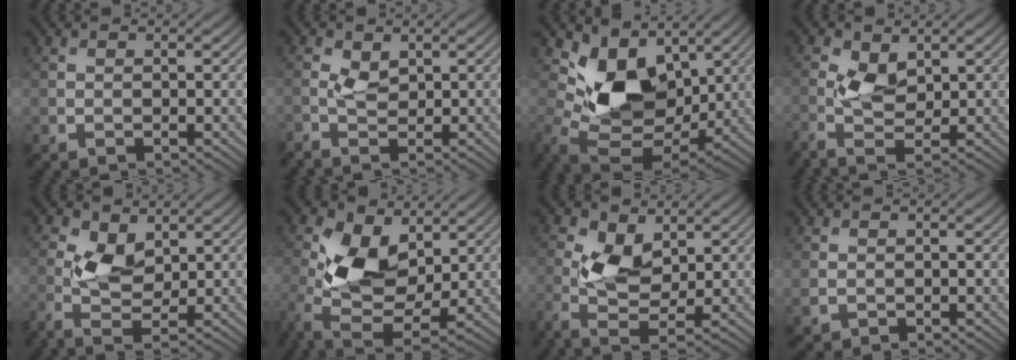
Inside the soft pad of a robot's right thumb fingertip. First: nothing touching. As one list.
[{"total": 1.8, "force": [0.0, 0.9, 1.6], "torque": [-0.042, 0.004, -0.006]}, {"total": 10.9, "force": [2.9, 7.6, 7.2], "torque": [-0.158, -0.023, 0.053]}, {"total": 3.4, "force": [0.3, 1.6, 3.0], "torque": [-0.081, 0.004, 0.000]}, {"total": 4.6, "force": [0.3, 2.3, 4.0], "torque": [-0.110, 0.002, 0.002]}, {"total": 11.6, "force": [1.8, 6.7, 9.3], "torque": [-0.218, 0.002, 0.027]}, {"total": 6.8, "force": [0.5, 3.5, 5.8], "torque": [-0.146, 0.005, 0.003]}, {"total": 1.3, "force": [-0.1, 1.1, 0.7], "torque": [-0.022, -0.006, 0.000]}]